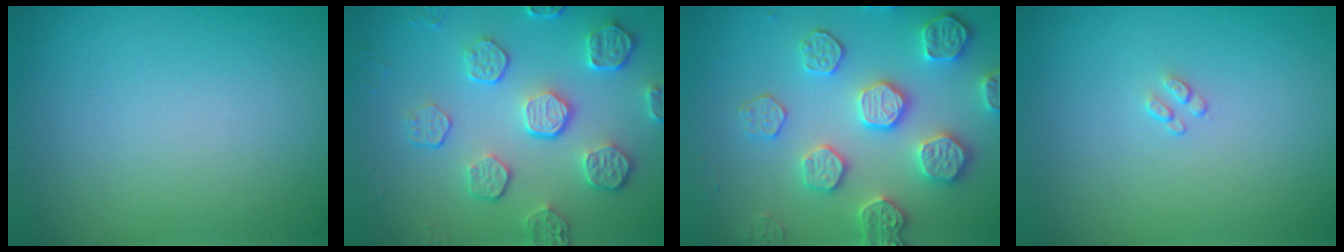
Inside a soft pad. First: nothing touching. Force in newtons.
{"total": 5.8, "press": 4.2, "slide": 4.0}
{"total": 5.3, "press": 5.0, "slide": 1.8}
{"total": 0.6, "press": 0.4, "slide": 0.5}